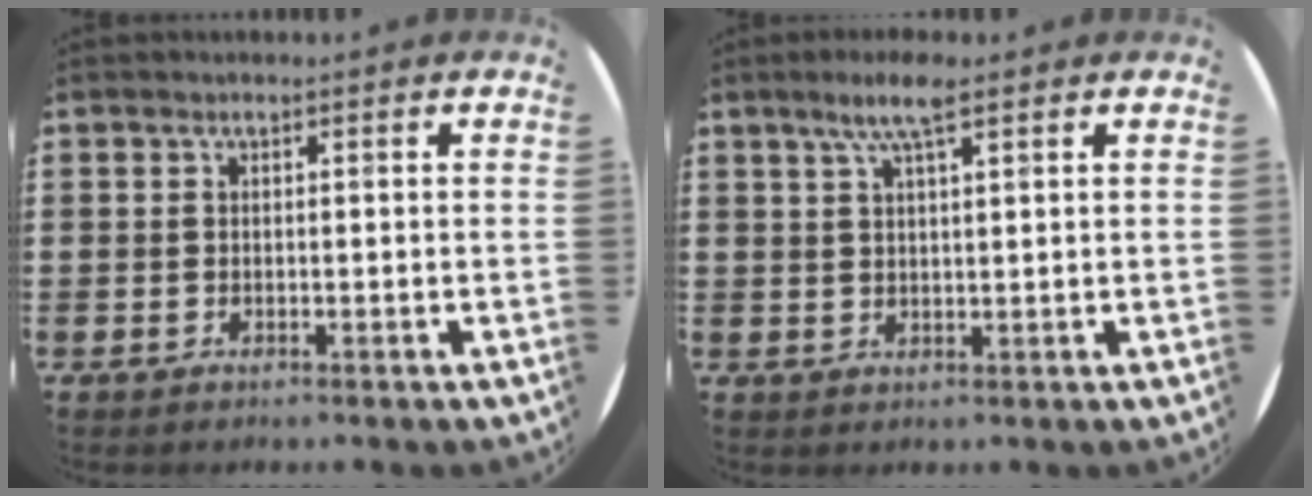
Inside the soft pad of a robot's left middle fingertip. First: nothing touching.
{"total": 4.8, "force": [3.1, 0.9, 3.5], "torque": [-0.075, 0.008, 0.053]}